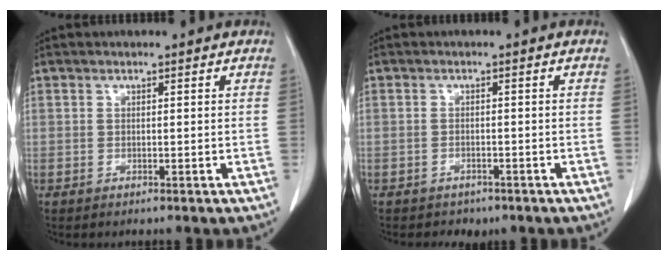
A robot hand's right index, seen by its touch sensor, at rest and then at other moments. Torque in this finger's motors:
{"motor_torque": [0.10, -0.09, 0.04, 0.00]}